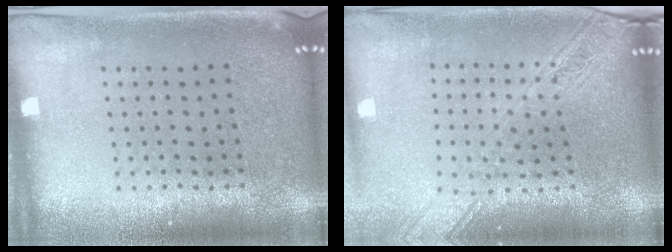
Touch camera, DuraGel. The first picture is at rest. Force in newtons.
{"total": 2.2, "press": 1.8, "slide": 1.3}